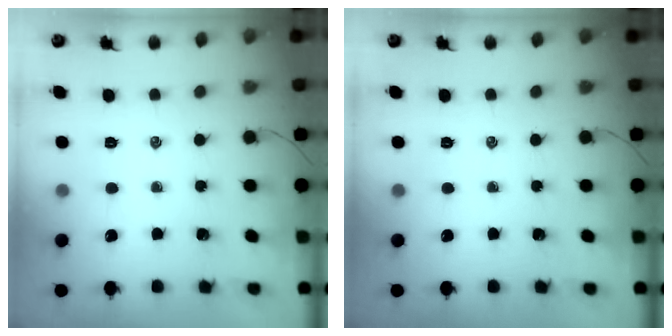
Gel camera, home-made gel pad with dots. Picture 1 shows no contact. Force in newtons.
{"total": 0.0}